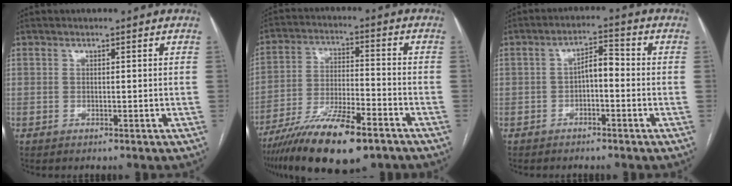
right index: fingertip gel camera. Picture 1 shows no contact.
{"total": 16.3, "force": [-11.0, 3.6, 11.5], "torque": [-0.205, -0.027, -0.194]}
{"total": 4.0, "force": [-0.8, 1.7, 3.6], "torque": [-0.059, 0.020, -0.015]}